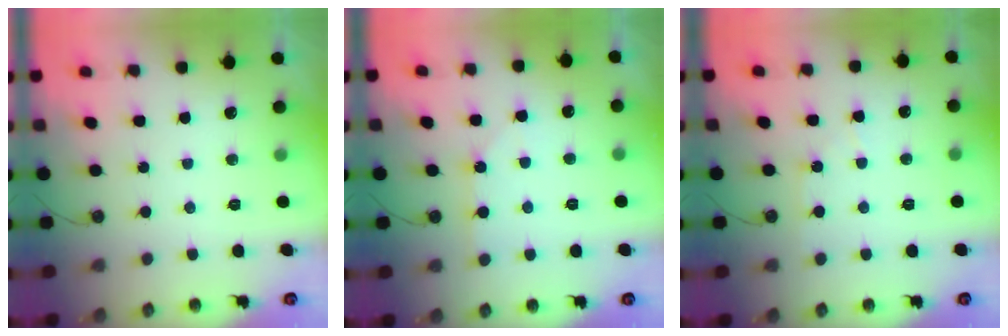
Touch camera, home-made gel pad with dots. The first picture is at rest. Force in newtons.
{"total": 5.4, "press": 5.3, "slide": 0.7}
{"total": 4.6, "press": 4.5, "slide": 0.7}